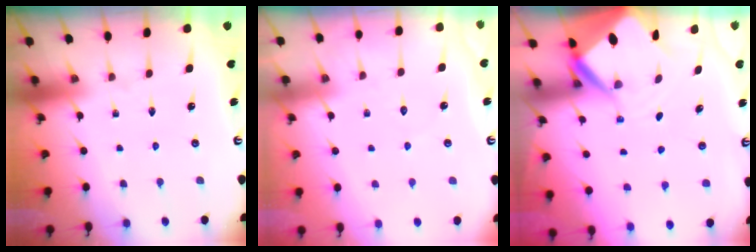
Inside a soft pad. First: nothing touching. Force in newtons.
{"total": 4.5, "press": 4.4, "slide": 0.6}
{"total": 6.4, "press": 6.3, "slide": 0.7}